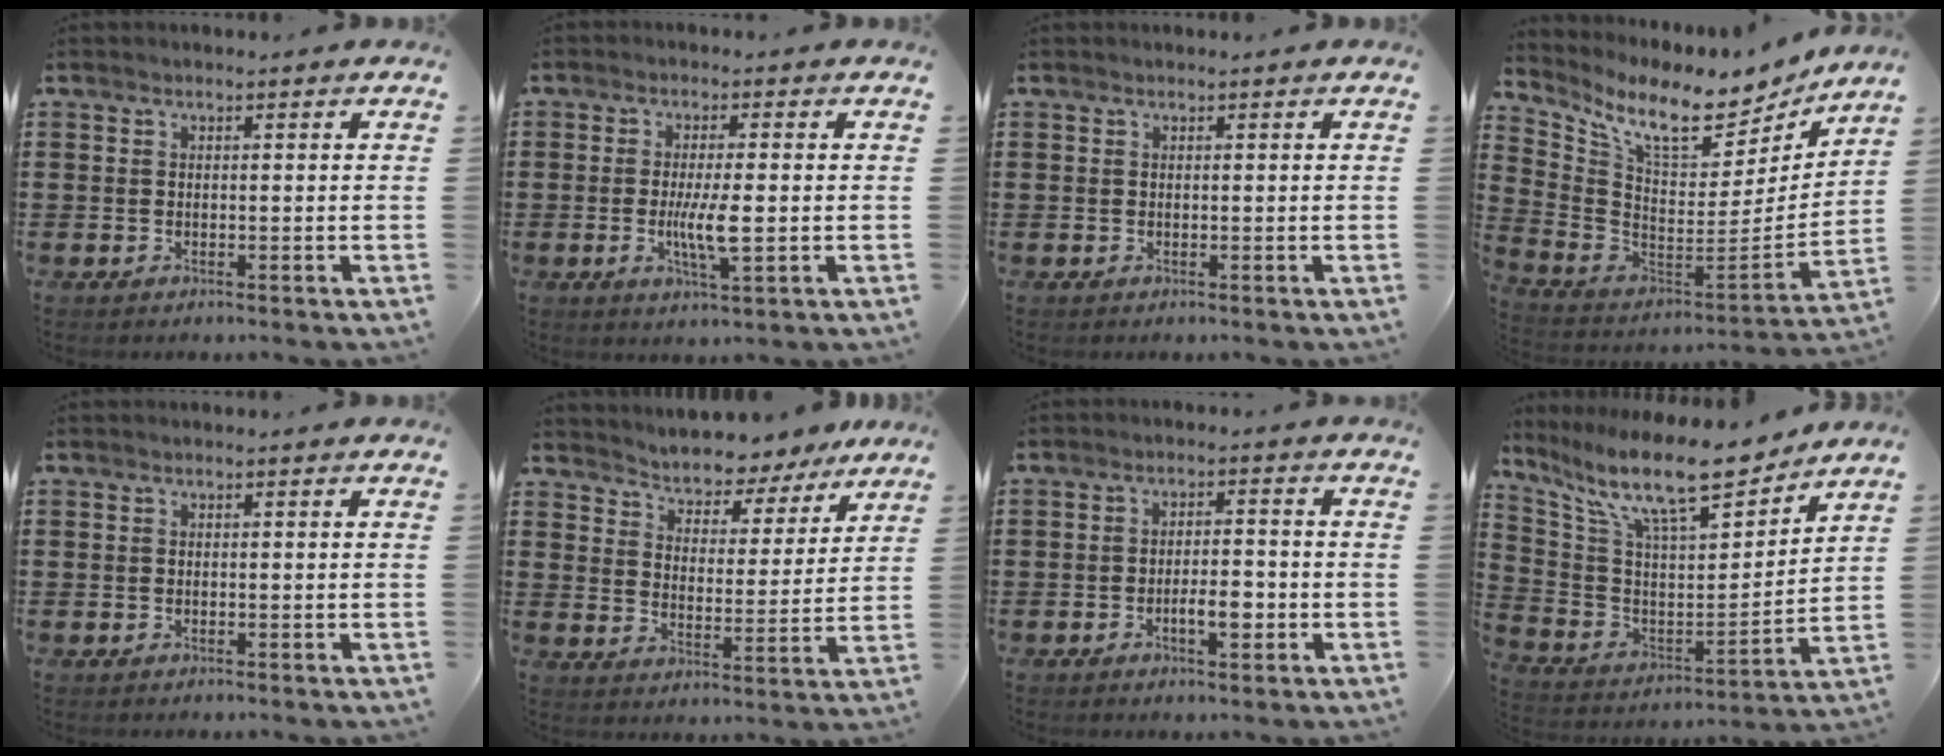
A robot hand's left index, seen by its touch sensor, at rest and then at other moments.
{"total": 5.9, "force": [-0.6, 1.0, 5.8], "torque": [-0.112, -0.006, -0.016]}
{"total": 0.0}
{"total": 9.7, "force": [7.4, 2.9, 5.6], "torque": [-0.130, -0.059, 0.122]}
{"total": 0.0}
{"total": 4.6, "force": [4.5, 0.5, -0.5], "torque": [-0.021, -0.038, 0.075]}
{"total": 4.2, "force": [-1.5, 1.7, 3.6], "torque": [-0.055, 0.004, -0.028]}
{"total": 14.5, "force": [11.4, 2.9, 8.5], "torque": [-0.189, -0.068, 0.193]}